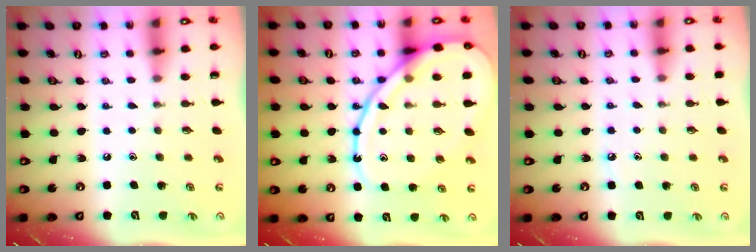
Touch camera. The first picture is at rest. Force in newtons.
{"total": 19.0, "press": 18.9, "slide": 2.0}
{"total": 4.3, "press": 4.2, "slide": 0.6}